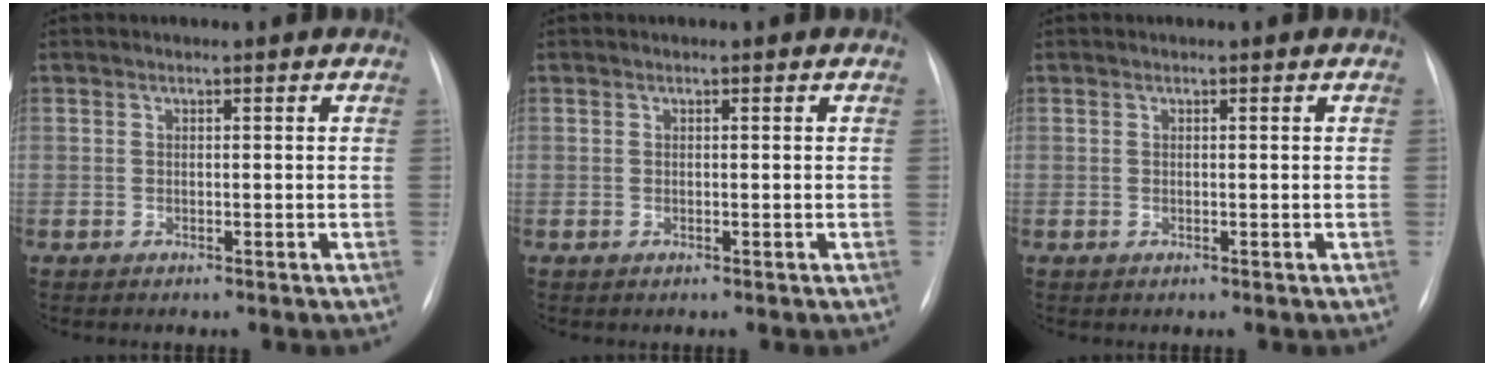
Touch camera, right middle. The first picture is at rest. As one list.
[{"total": 0.0}, {"total": 0.0}]